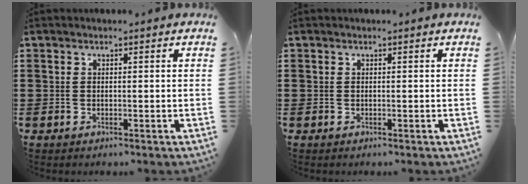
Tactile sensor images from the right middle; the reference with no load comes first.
{"total": 0.0}